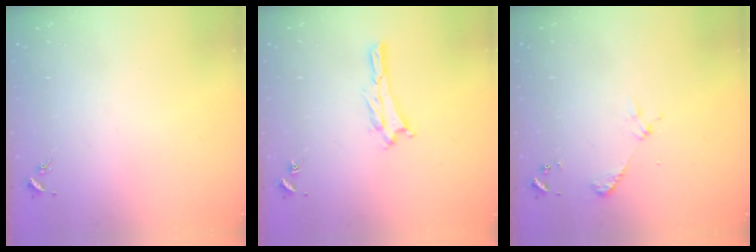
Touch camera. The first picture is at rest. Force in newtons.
{"total": 1.2, "press": 1.1, "slide": 0.2}
{"total": 2.2, "press": 2.2, "slide": 0.2}